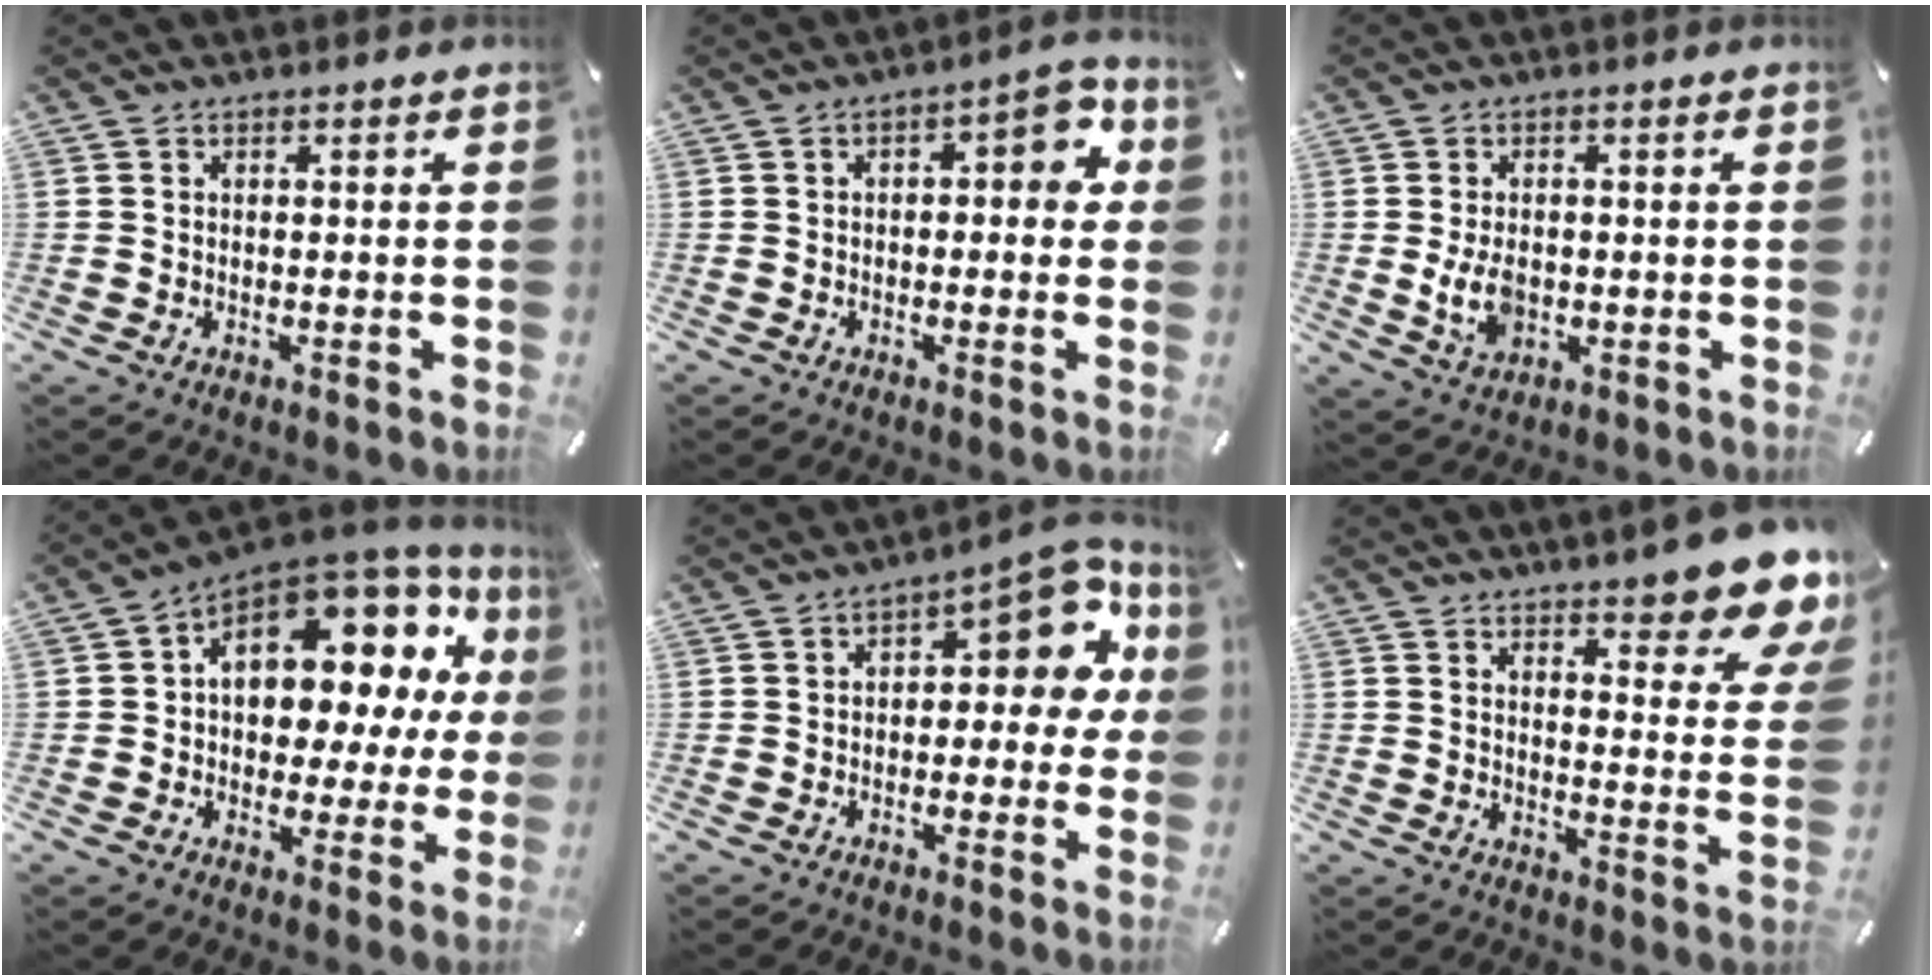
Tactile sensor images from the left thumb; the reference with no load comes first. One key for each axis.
{"total": 6.6, "fx": 1.0, "fy": 3.5, "fz": 5.6, "tx": -0.059, "ty": -0.005, "tz": 0.004}
{"total": 5.9, "fx": -0.6, "fy": 4.1, "fz": 4.2, "tx": -0.094, "ty": -0.005, "tz": -0.014}
{"total": 15.0, "fx": 6.9, "fy": 9.7, "fz": 9.1, "tx": -0.118, "ty": -0.067, "tz": 0.117}
{"total": 12.5, "fx": 4.1, "fy": 6.4, "fz": 9.9, "tx": -0.114, "ty": -0.032, "tz": 0.067}
{"total": 12.3, "fx": 9.7, "fy": 3.4, "fz": 6.8, "tx": -0.079, "ty": -0.084, "tz": 0.163}